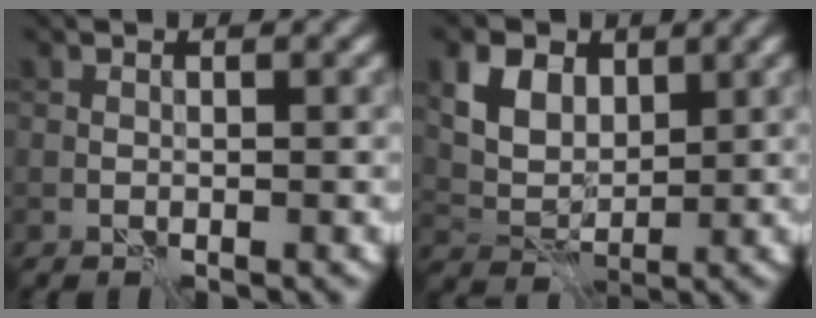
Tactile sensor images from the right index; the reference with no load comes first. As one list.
[{"total": 5.7, "force": [2.5, 4.0, 3.2], "torque": [-0.083, -0.006, 0.057]}]